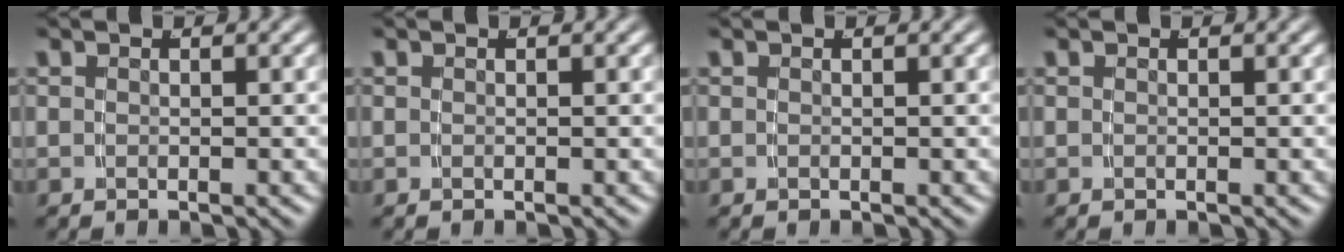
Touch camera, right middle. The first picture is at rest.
{"total": 0.0}
{"total": 0.0}
{"total": 0.0}